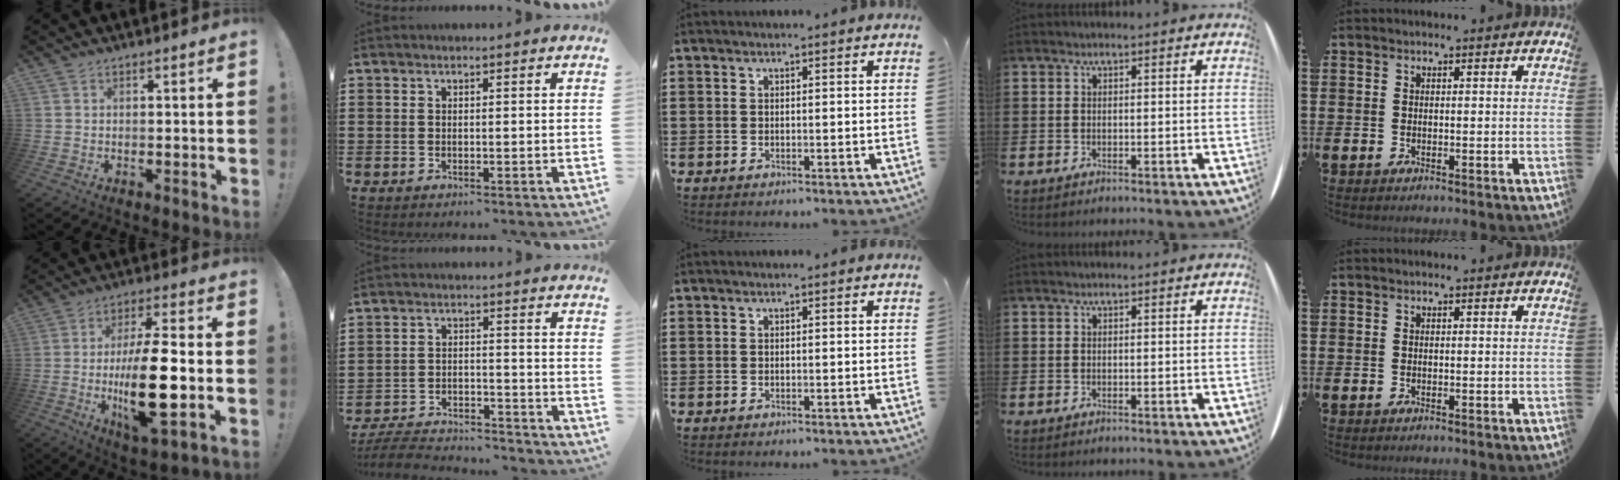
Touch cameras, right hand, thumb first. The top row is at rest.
{"thumb": {"total": 19.1, "force": [-3.0, 5.7, 18.0], "torque": [-0.316, -0.004, -0.048]}, "index": {"total": 5.9, "force": [-5.8, 0.8, 1.1], "torque": [-0.028, 0.008, -0.116]}}